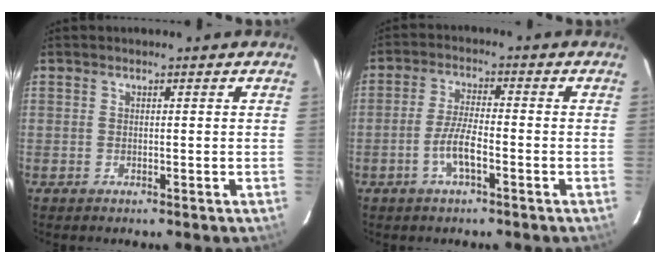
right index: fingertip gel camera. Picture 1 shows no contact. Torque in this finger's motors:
{"motor_torque": [1.12, -0.48, 0.66, 0.14]}